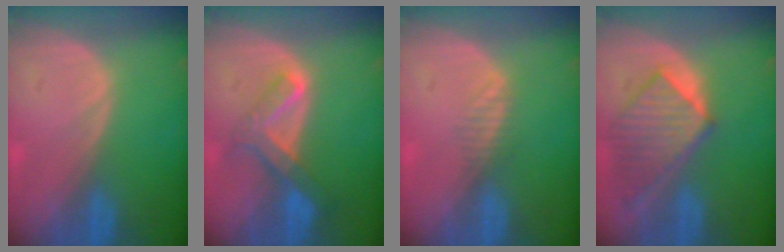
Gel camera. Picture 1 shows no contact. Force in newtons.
{"total": 6.7, "press": 5.8, "slide": 3.4}
{"total": 1.7, "press": 1.4, "slide": 1.0}
{"total": 8.0, "press": 7.5, "slide": 2.7}